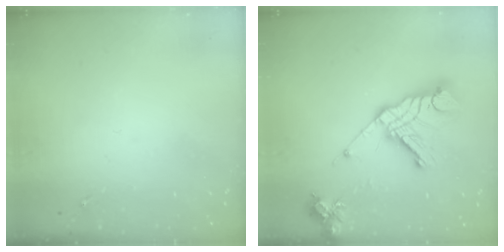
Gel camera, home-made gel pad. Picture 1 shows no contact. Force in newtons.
{"total": 19.8, "press": 19.6, "slide": 2.6}